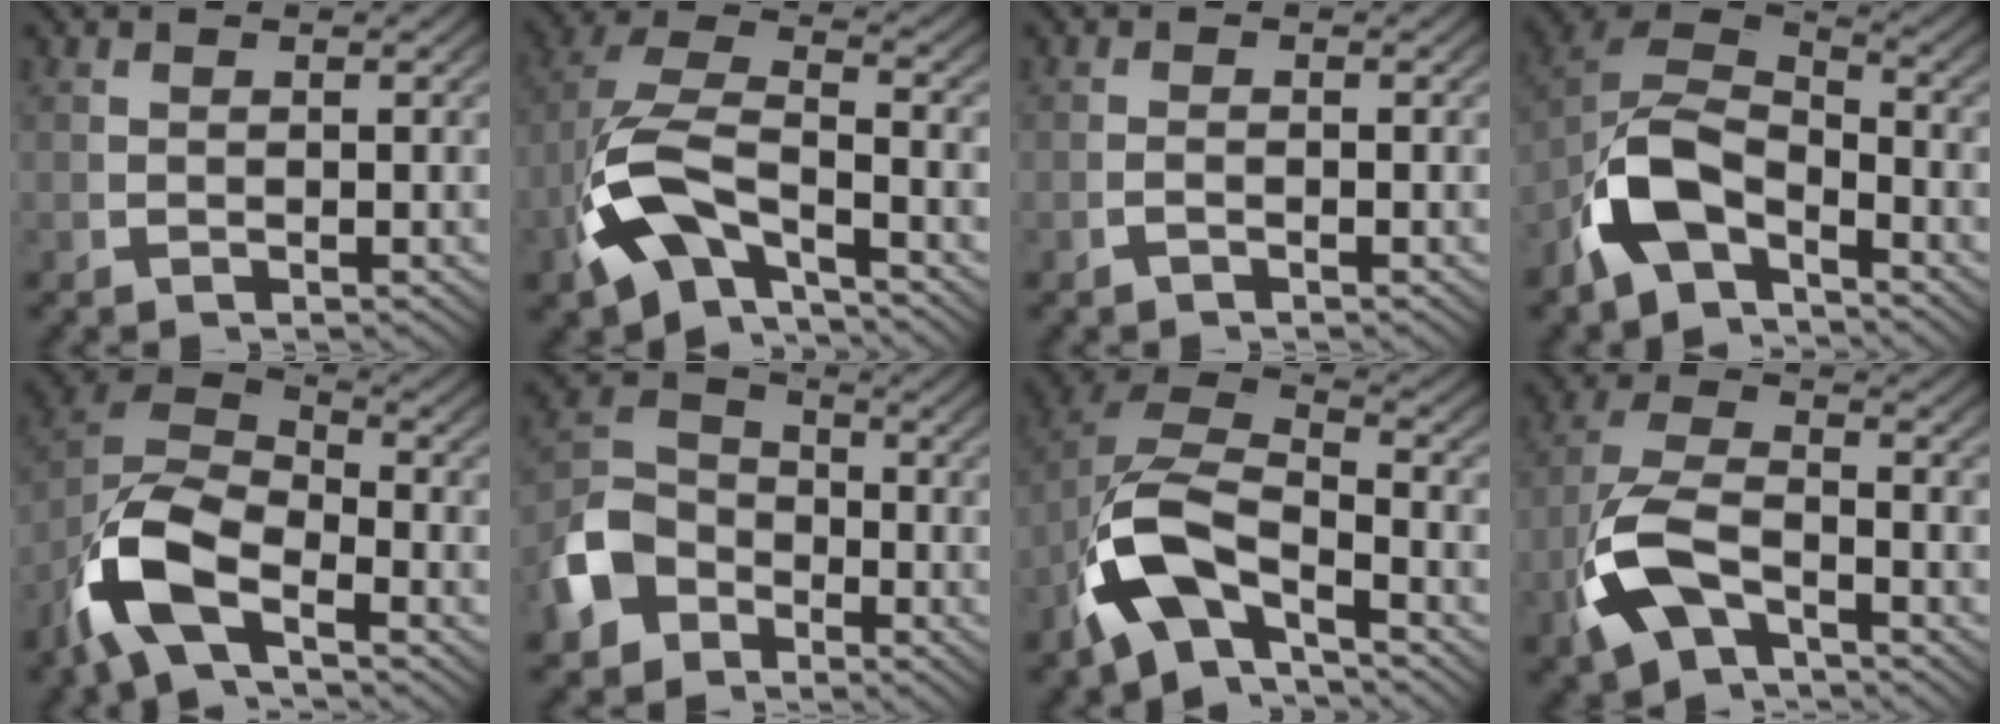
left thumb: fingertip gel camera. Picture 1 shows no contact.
{"total": 10.7, "force": [-2.1, 7.0, 7.8], "torque": [-0.191, -0.043, -0.022]}
{"total": 0.6, "force": [-0.6, 0.0, 0.1], "torque": [-0.003, -0.003, -0.011]}
{"total": 10.1, "force": [-2.2, 6.8, 7.0], "torque": [-0.164, -0.037, -0.033]}
{"total": 10.7, "force": [-1.6, 7.2, 7.8], "torque": [-0.183, -0.026, -0.027]}
{"total": 6.7, "force": [-2.3, 5.3, 3.6], "torque": [-0.078, -0.020, -0.032]}
{"total": 11.8, "force": [-1.9, 8.2, 8.3], "torque": [-0.191, -0.045, -0.025]}
{"total": 8.5, "force": [-2.5, 5.8, 5.7], "torque": [-0.146, -0.036, -0.031]}